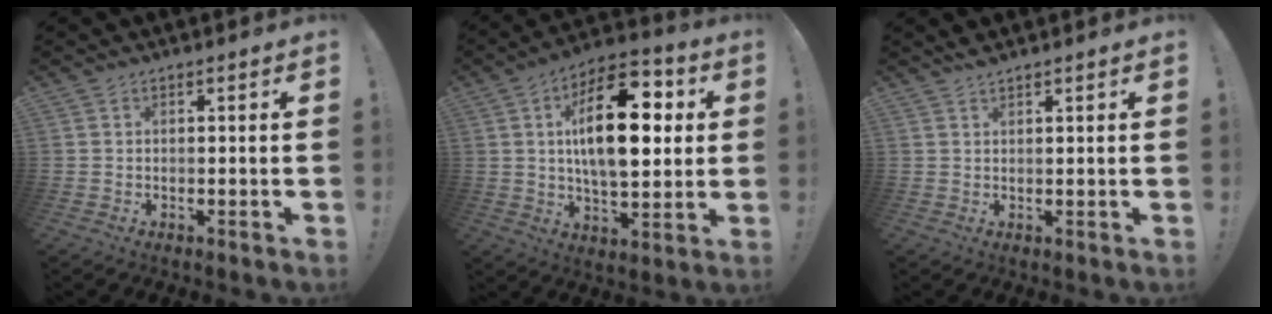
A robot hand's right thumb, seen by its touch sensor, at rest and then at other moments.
{"total": 22.7, "force": [4.4, 10.9, 19.5], "torque": [-0.306, -0.001, 0.064]}
{"total": 1.6, "force": [1.5, 0.0, 0.6], "torque": [-0.006, -0.009, 0.025]}